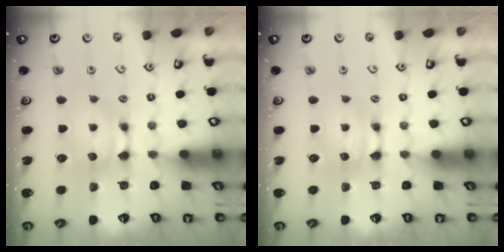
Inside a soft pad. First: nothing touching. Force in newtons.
{"total": 0.0}